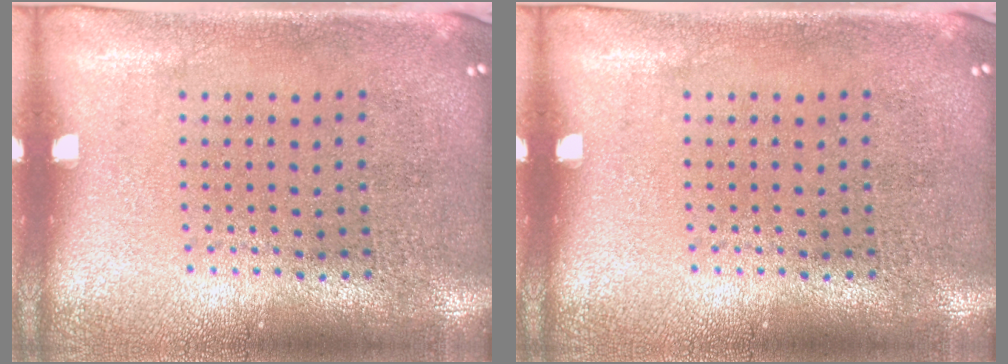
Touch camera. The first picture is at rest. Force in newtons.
{"total": 0.0}